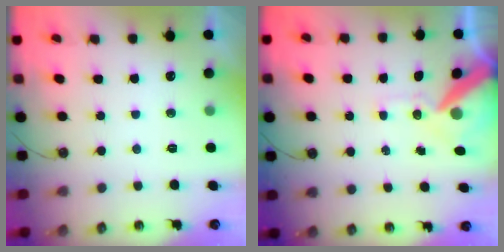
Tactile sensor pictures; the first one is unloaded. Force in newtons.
{"total": 12.8, "press": 12.6, "slide": 1.7}